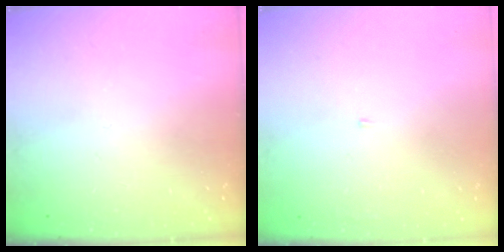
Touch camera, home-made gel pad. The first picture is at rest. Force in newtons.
{"total": 2.1, "press": 2.1, "slide": 0.2}